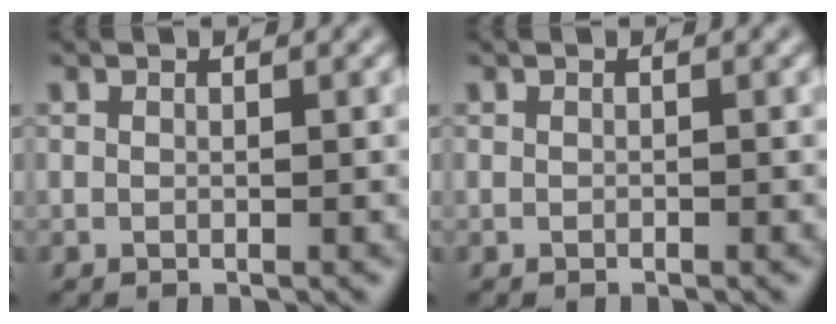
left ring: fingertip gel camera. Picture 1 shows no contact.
{"total": 0.0}